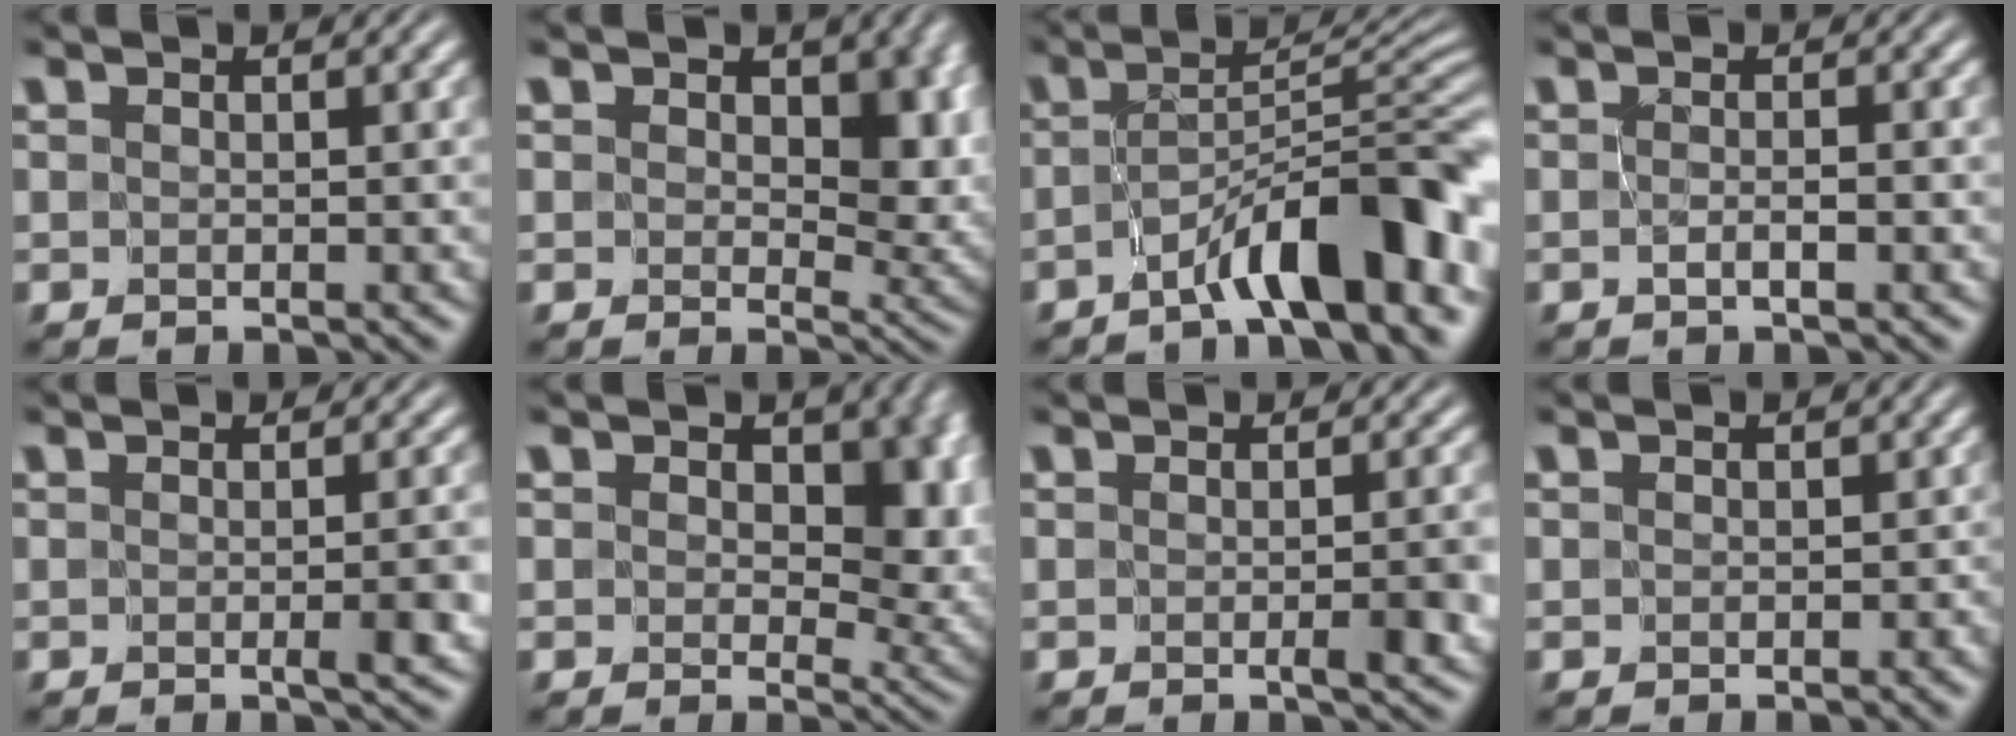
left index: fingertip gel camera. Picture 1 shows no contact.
{"total": 7.6, "force": [2.0, 4.6, 5.7], "torque": [-0.070, -0.014, 0.036]}
{"total": 8.0, "force": [-4.1, 1.5, 6.7], "torque": [-0.094, 0.011, -0.067]}
{"total": 0.9, "force": [-0.6, -0.2, 0.6], "torque": [-0.011, -0.005, -0.008]}
{"total": 2.3, "force": [-0.5, 0.1, 2.2], "torque": [-0.030, -0.008, -0.005]}
{"total": 8.8, "force": [2.1, 5.6, 6.4], "torque": [-0.073, -0.009, 0.030]}
{"total": 2.1, "force": [-0.6, 0.2, 2.0], "torque": [-0.028, -0.007, -0.005]}
{"total": 0.7, "force": [-0.2, 0.7, 0.1], "torque": [0.008, -0.003, -0.001]}